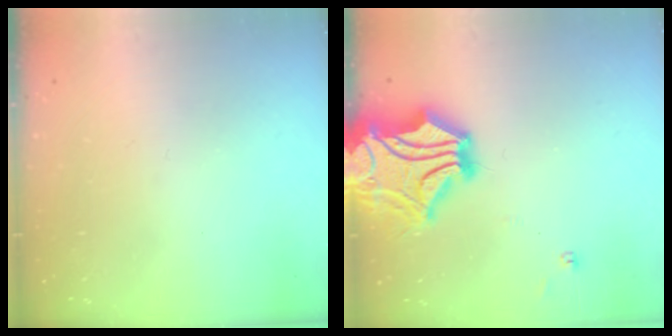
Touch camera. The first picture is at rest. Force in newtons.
{"total": 12.4, "press": 12.0, "slide": 2.8}